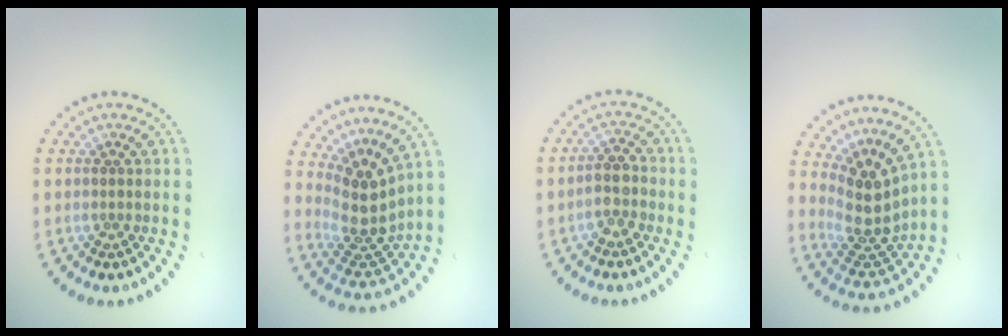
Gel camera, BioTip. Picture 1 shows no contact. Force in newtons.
{"total": 4.2, "press": 3.1, "slide": 2.8}
{"total": 2.2, "press": 2.1, "slide": 0.8}
{"total": 4.2, "press": 3.2, "slide": 2.8}